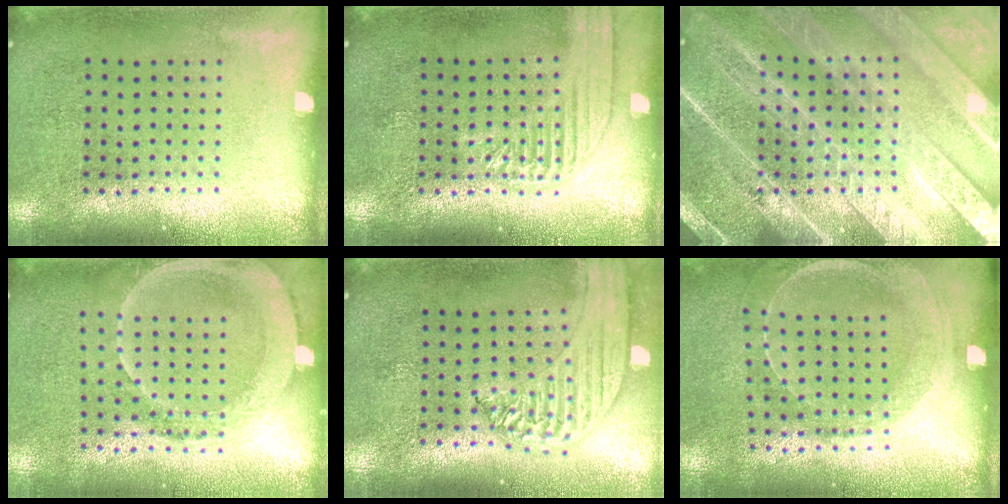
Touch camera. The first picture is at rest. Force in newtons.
{"total": 2.4, "press": 2.4, "slide": 0.3}
{"total": 5.7, "press": 5.7, "slide": 0.8}
{"total": 1.8, "press": 1.6, "slide": 0.7}
{"total": 1.7, "press": 1.7, "slide": 0.5}
{"total": 1.6, "press": 1.5, "slide": 0.4}